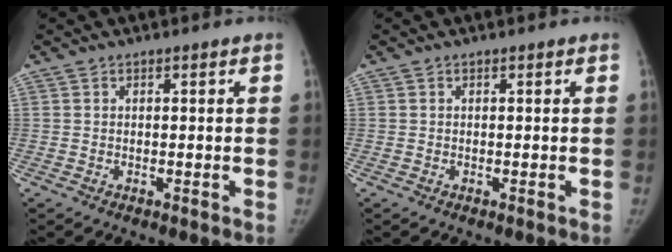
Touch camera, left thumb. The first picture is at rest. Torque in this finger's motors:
{"motor_torque": [0.00, 0.00, 0.10, -0.10, 0.00]}